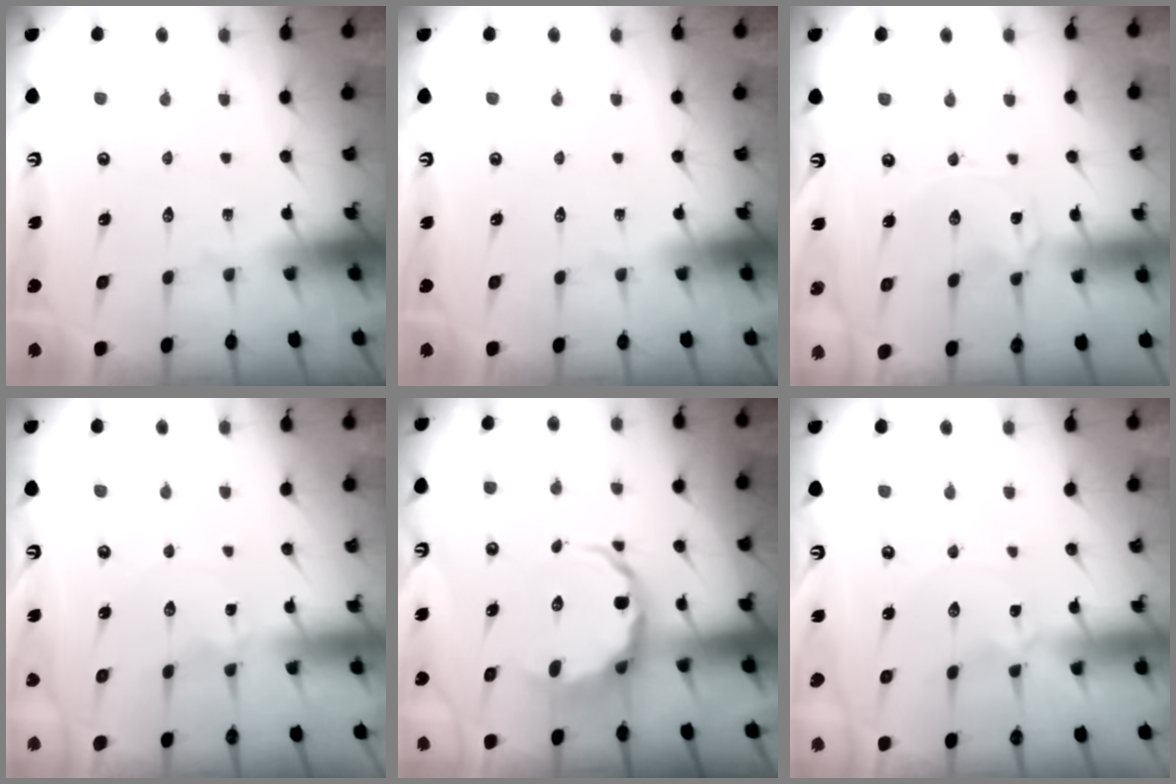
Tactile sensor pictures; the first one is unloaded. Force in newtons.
{"total": 0.0}
{"total": 0.7, "press": 0.6, "slide": 0.3}
{"total": 1.0, "press": 1.0, "slide": 0.3}
{"total": 8.2, "press": 7.8, "slide": 2.6}
{"total": 0.0}